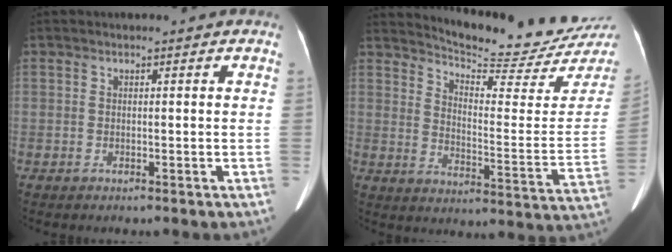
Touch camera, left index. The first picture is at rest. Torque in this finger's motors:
{"motor_torque": [0.43, -0.84, 0.09, 0.02]}